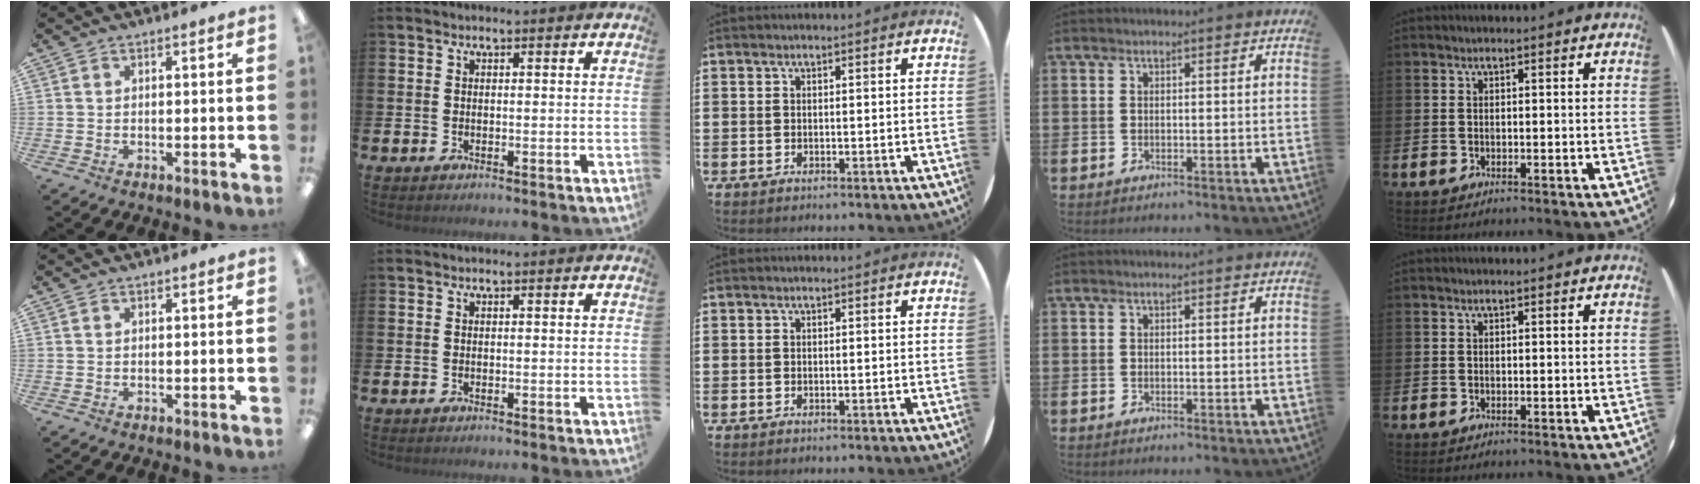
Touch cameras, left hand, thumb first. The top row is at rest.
{}